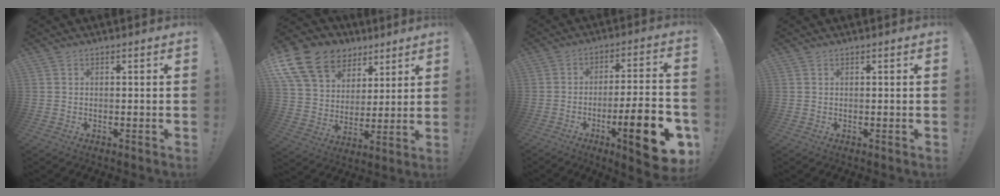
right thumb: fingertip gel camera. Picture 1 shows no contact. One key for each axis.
{"total": 16.9, "fx": 9.6, "fy": 11.8, "fz": 7.3, "tx": -0.129, "ty": -0.051, "tz": 0.195}
{"total": 18.3, "fx": -7.4, "fy": 3.8, "fz": 16.3, "tx": -0.229, "ty": 0.032, "tz": -0.103}
{"total": 0.0}